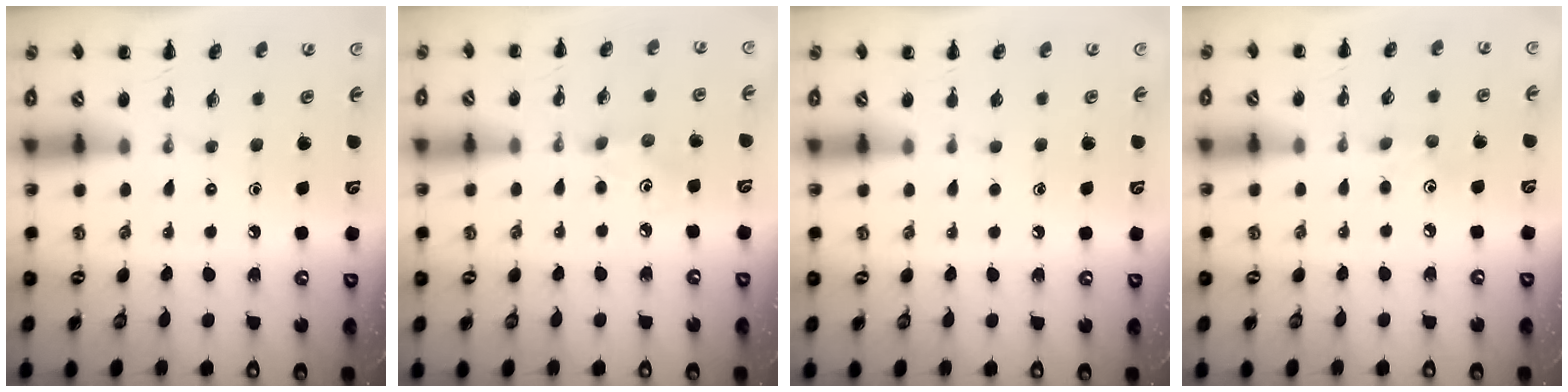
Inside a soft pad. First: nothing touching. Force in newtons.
{"total": 2.6, "press": 2.5, "slide": 0.8}
{"total": 0.8, "press": 0.8, "slide": 0.1}
{"total": 3.2, "press": 3.1, "slide": 1.0}